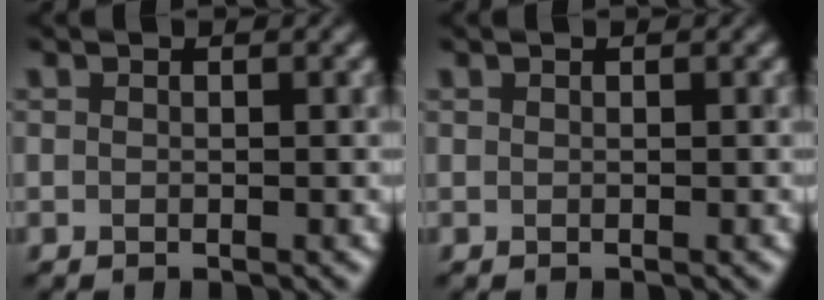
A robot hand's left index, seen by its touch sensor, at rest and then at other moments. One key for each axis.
{"total": 0.0}